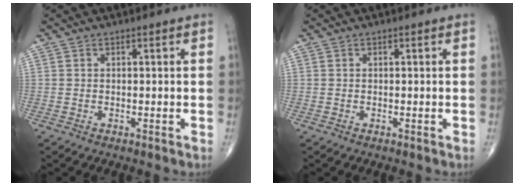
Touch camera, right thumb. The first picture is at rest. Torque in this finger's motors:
{"motor_torque": [0.08, 0.06, -0.14, -0.04, 0.04]}